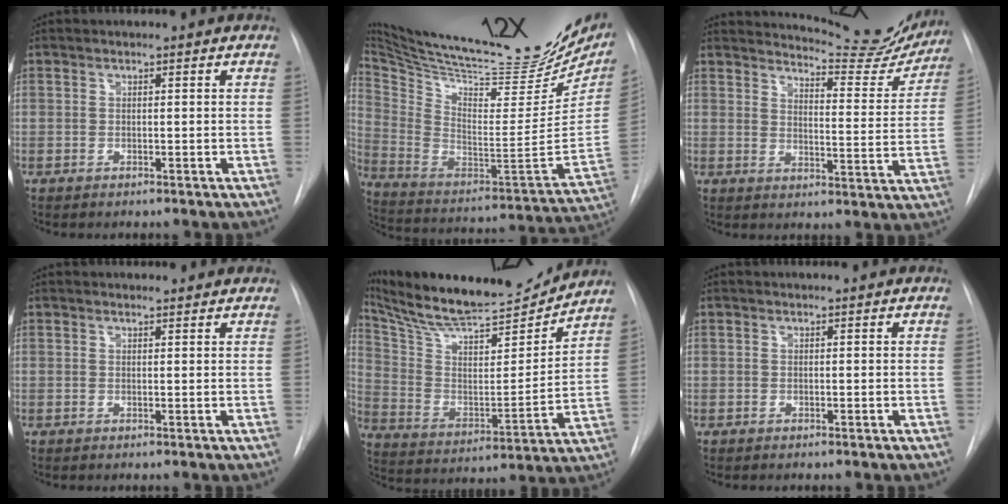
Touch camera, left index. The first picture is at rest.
{"total": 34.3, "force": [28.4, 6.6, 18.1], "torque": [-0.299, -0.059, 0.403]}
{"total": 14.2, "force": [13.8, 2.1, 2.7], "torque": [-0.029, -0.062, 0.156]}
{"total": 1.9, "force": [1.9, 0.4, 0.1], "torque": [-0.010, 0.003, 0.019]}
{"total": 21.7, "force": [20.2, 2.1, 7.8], "torque": [-0.148, -0.023, 0.321]}
{"total": 0.0}